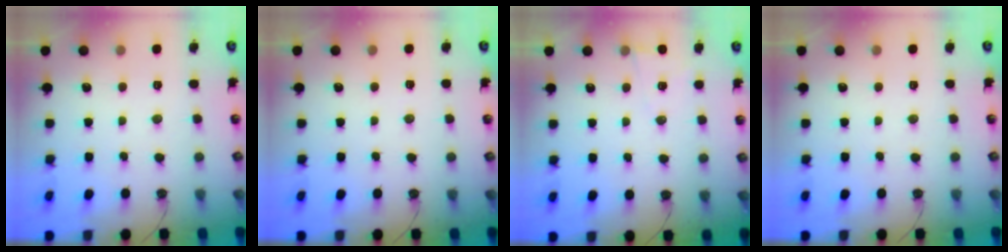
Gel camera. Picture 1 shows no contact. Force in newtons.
{"total": 2.8, "press": 2.2, "slide": 1.6}
{"total": 4.9, "press": 4.3, "slide": 2.3}
{"total": 0.0}